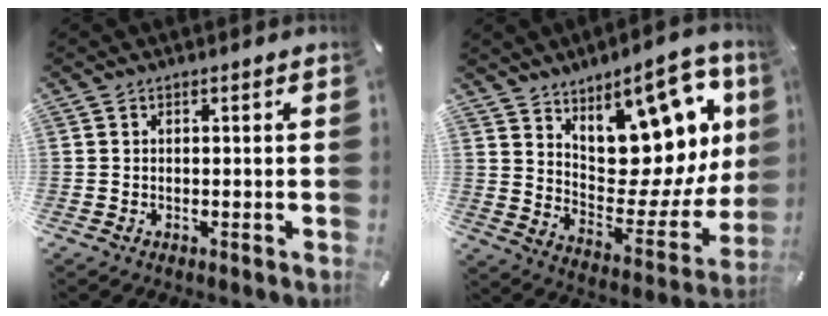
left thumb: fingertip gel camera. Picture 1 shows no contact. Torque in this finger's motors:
{"motor_torque": [2.92, 2.09, 0.48, -0.33, 0.21]}